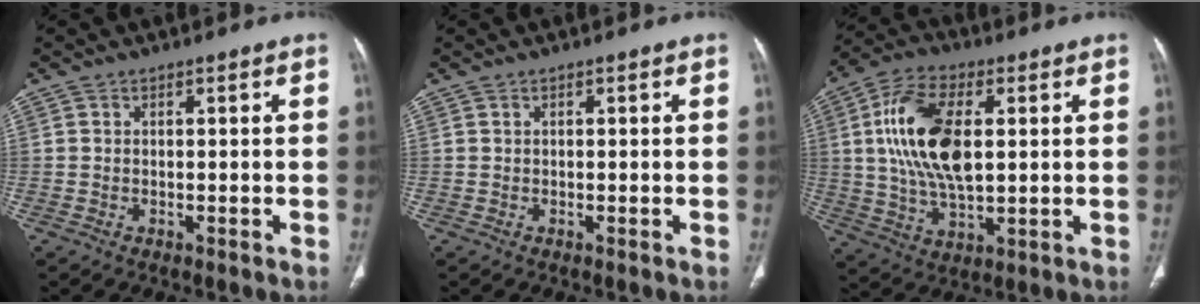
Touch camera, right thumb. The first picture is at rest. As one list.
[{"total": 0.0}, {"total": 16.7, "force": [2.7, 8.6, 14.1], "torque": [-0.273, 0.002, 0.052]}]